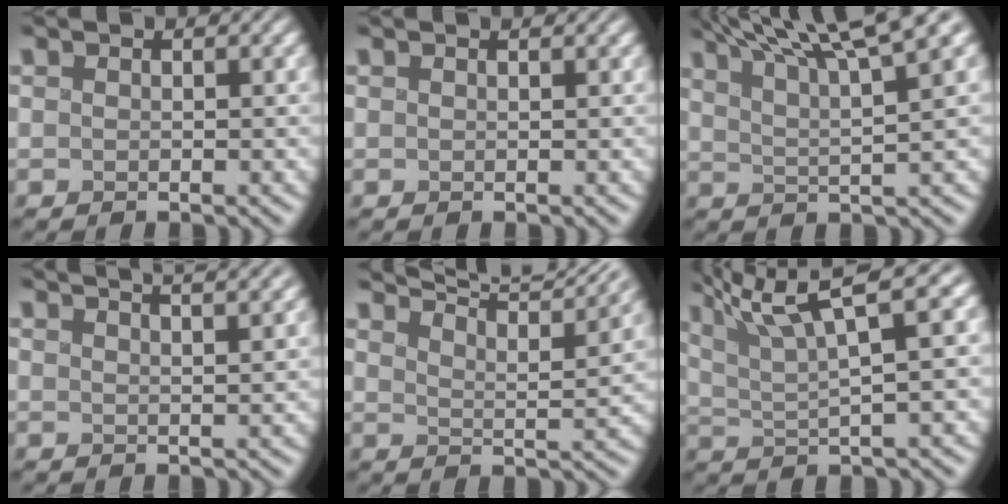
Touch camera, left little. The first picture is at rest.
{"total": 0.5, "force": [0.5, 0.0, 0.1], "torque": [0.000, 0.002, 0.006]}
{"total": 8.8, "force": [6.1, 1.5, 6.1], "torque": [-0.101, 0.021, 0.082]}
{"total": 6.9, "force": [5.4, 2.1, 3.7], "torque": [-0.012, 0.032, 0.029]}
{"total": 10.3, "force": [9.1, 1.8, 4.5], "torque": [-0.076, 0.008, 0.110]}
{"total": 8.1, "force": [4.8, 1.2, 6.4], "torque": [-0.102, 0.022, 0.078]}